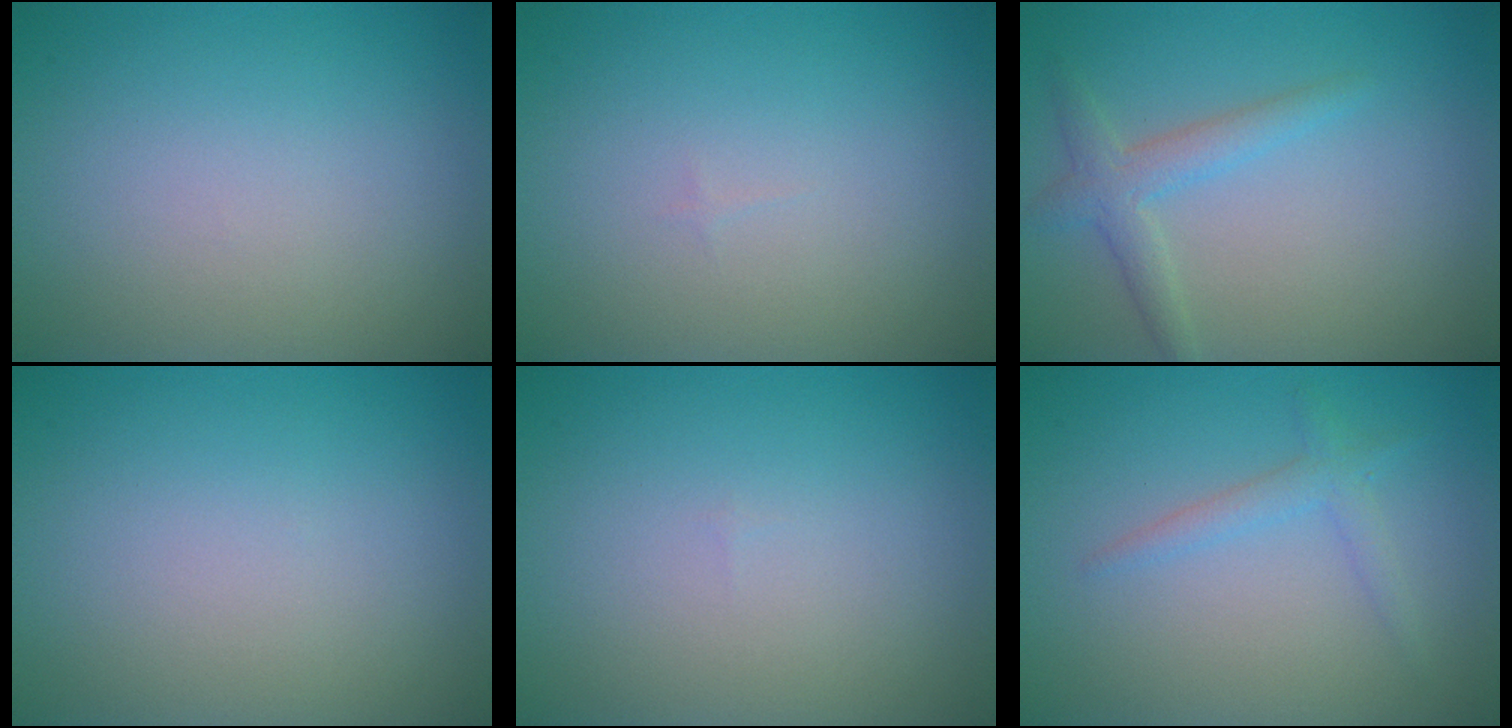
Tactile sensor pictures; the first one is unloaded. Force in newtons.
{"total": 0.0}
{"total": 2.4, "press": 2.4, "slide": 0.1}
{"total": 0.0}
{"total": 0.0}
{"total": 1.7, "press": 1.7, "slide": 0.1}